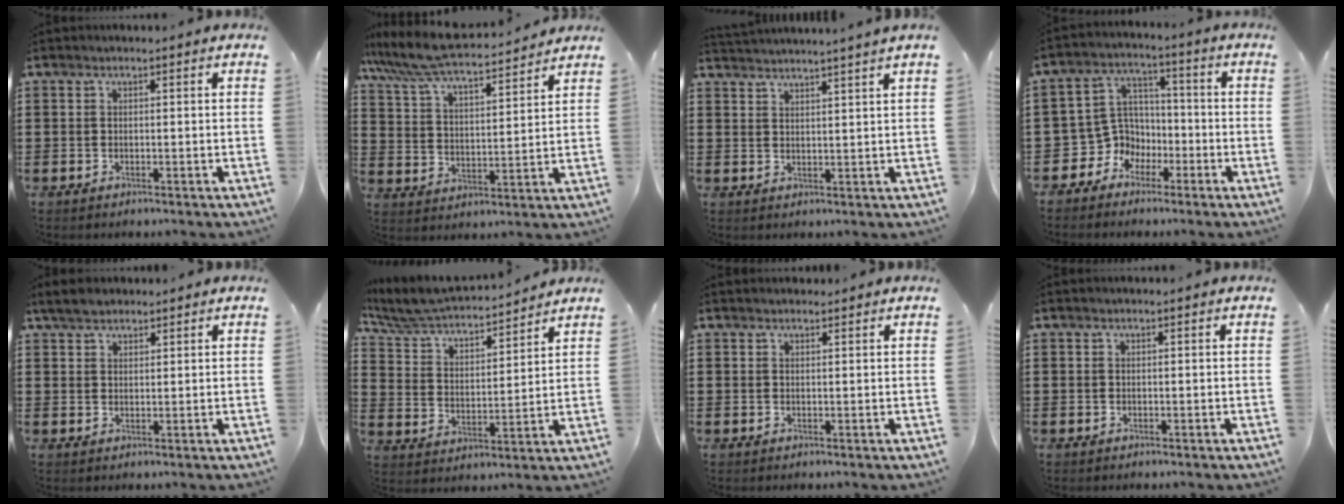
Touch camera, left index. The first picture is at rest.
{"total": 7.2, "force": [6.7, 0.1, 2.7], "torque": [-0.080, -0.043, 0.112]}
{"total": 2.7, "force": [2.5, -0.9, 0.1], "torque": [-0.010, -0.011, 0.046]}
{"total": 6.3, "force": [-2.2, 5.8, 1.3], "torque": [-0.066, -0.001, -0.048]}
{"total": 2.8, "force": [2.3, 1.3, 1.0], "torque": [-0.026, 0.005, 0.044]}
{"total": 5.5, "force": [5.2, 0.4, 1.6], "torque": [-0.056, -0.037, 0.082]}
{"total": 0.8, "force": [0.7, 0.2, 0.1], "torque": [-0.003, 0.001, 0.015]}
{"total": 0.0}